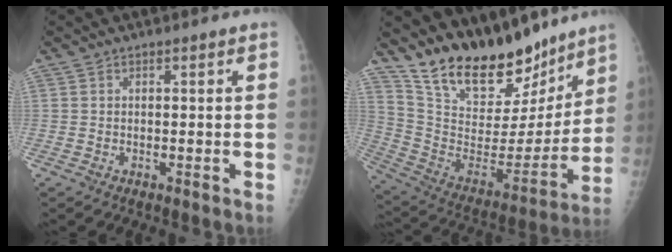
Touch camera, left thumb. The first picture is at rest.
{"total": 23.3, "force": [19.0, 9.0, 10.0], "torque": [-0.132, -0.103, 0.317]}